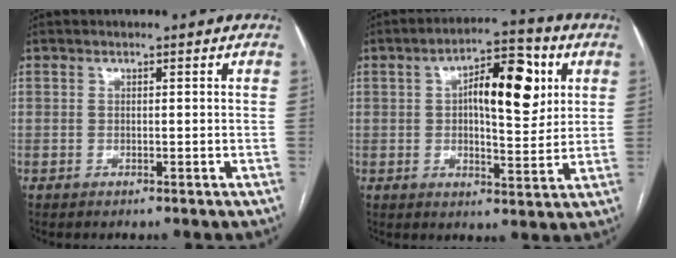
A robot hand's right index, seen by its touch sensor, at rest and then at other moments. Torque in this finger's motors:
{"motor_torque": [0.56, 0.34, 0.28, 0.13]}